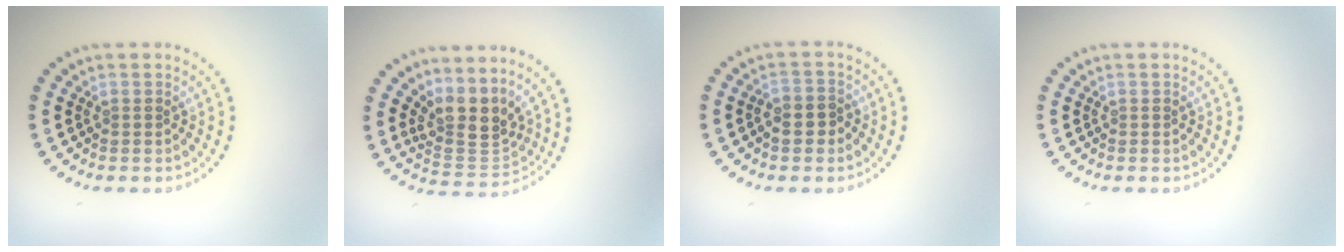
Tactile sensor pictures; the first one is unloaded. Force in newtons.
{"total": 3.9, "press": 2.8, "slide": 2.7}
{"total": 2.3, "press": 2.2, "slide": 0.8}
{"total": 0.0}